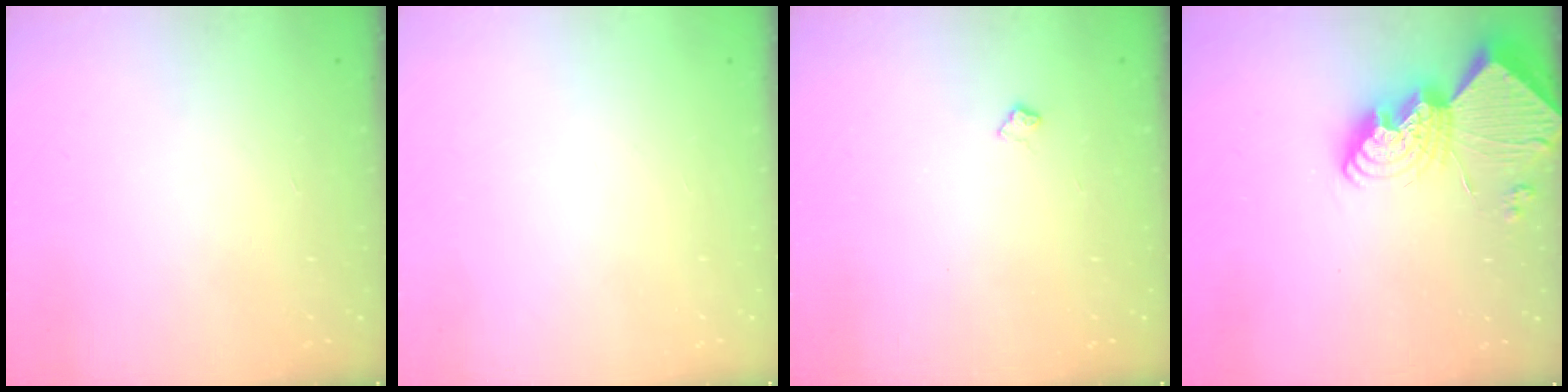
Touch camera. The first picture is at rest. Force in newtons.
{"total": 0.0}
{"total": 4.5, "press": 4.5, "slide": 0.6}
{"total": 13.3, "press": 13.3, "slide": 1.2}